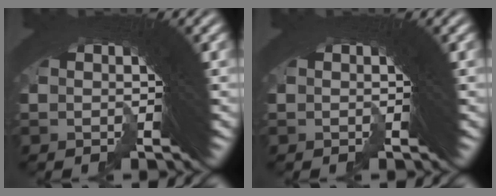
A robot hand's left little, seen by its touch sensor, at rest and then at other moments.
{"total": 0.0}